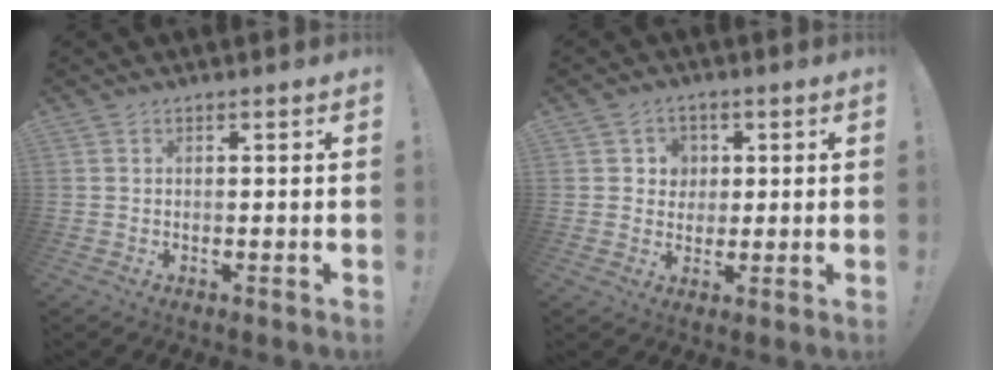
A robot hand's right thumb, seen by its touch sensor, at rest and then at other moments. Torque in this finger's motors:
{"motor_torque": [0.13, 0.02, 0.23, -0.05, -0.03]}